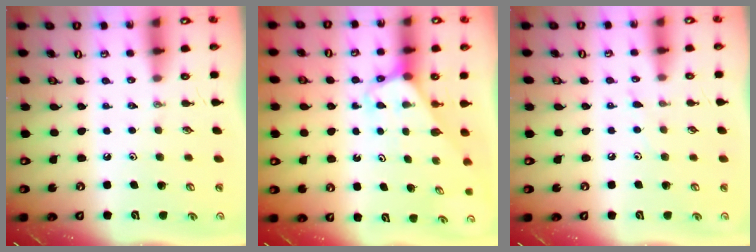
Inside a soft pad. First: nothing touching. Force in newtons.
{"total": 3.0, "press": 3.0, "slide": 0.2}
{"total": 4.7, "press": 4.6, "slide": 0.5}